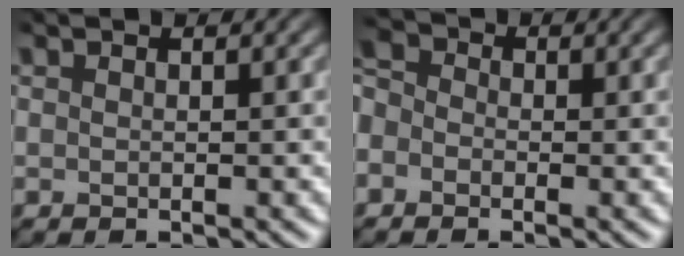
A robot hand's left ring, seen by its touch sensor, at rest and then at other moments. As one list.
[{"total": 3.8, "force": [-0.9, 3.4, 1.6], "torque": [-0.051, 0.017, -0.028]}]